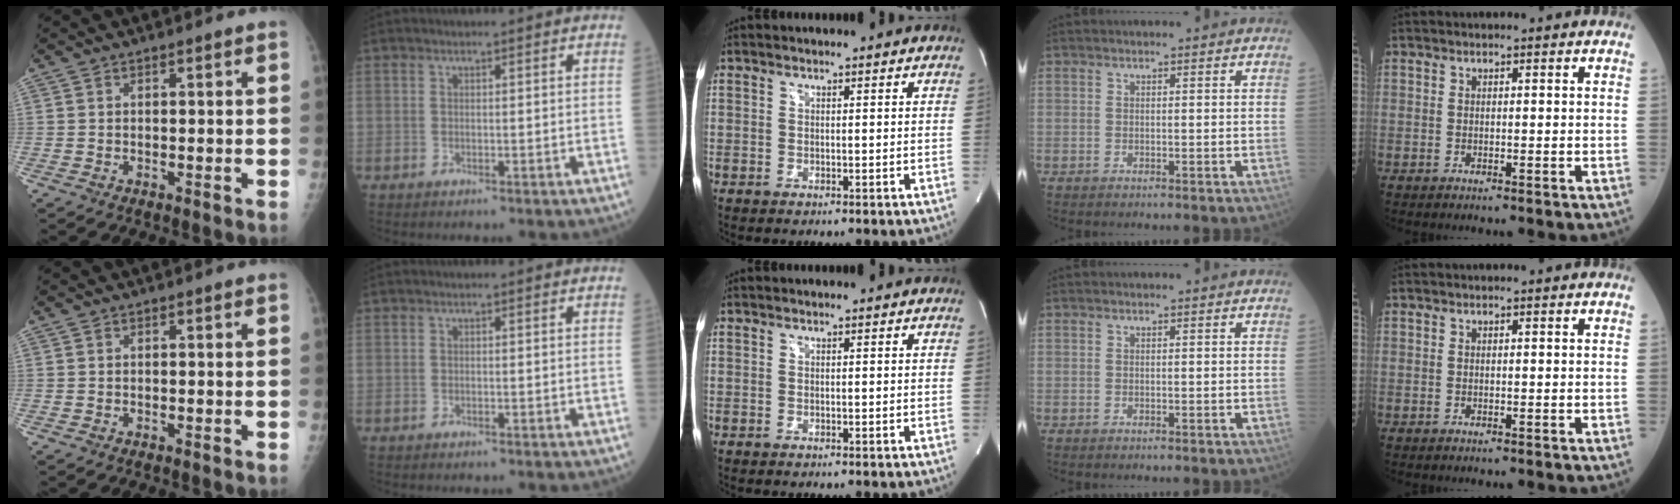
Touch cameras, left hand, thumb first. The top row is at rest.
{}